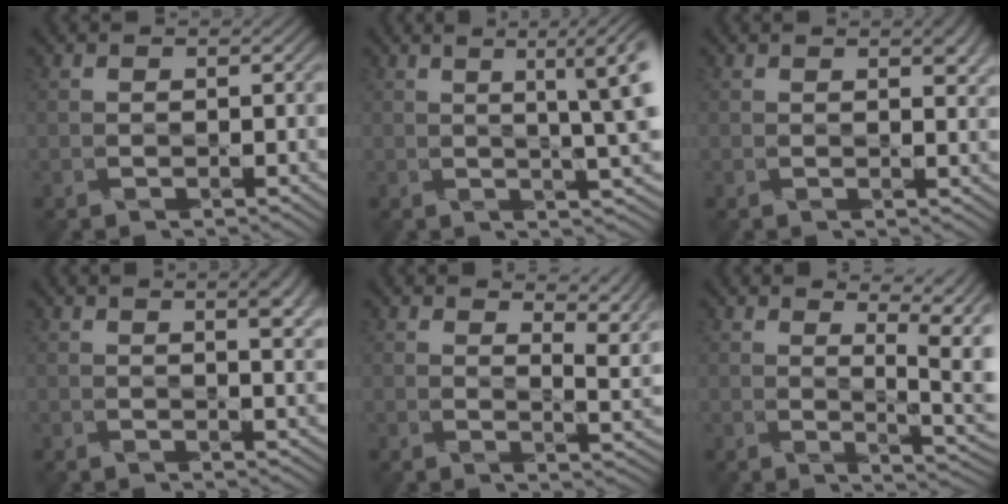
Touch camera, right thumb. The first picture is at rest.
{"total": 7.4, "force": [2.0, 1.2, 7.0], "torque": [-0.087, 0.018, 0.027]}
{"total": 2.8, "force": [1.3, 1.2, 2.2], "torque": [-0.031, -0.002, 0.024]}
{"total": 3.5, "force": [1.7, 0.7, 3.0], "torque": [-0.046, 0.001, 0.030]}
{"total": 6.3, "force": [4.6, 2.3, 3.7], "torque": [-0.058, -0.006, 0.063]}
{"total": 7.5, "force": [3.3, 2.4, 6.3], "torque": [-0.082, 0.005, 0.044]}